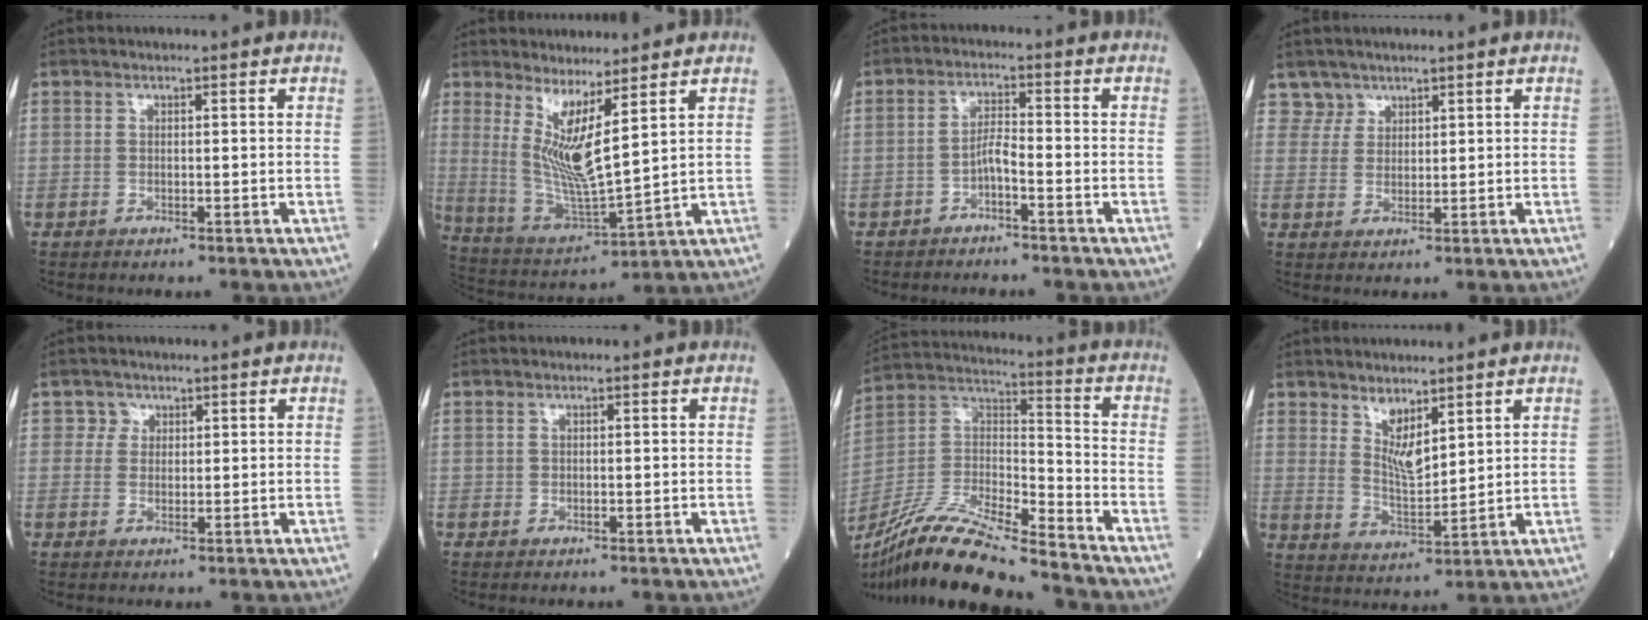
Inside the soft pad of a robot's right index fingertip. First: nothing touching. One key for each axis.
{"total": 9.2, "fx": 3.7, "fy": 0.3, "fz": 8.4, "tx": -0.178, "ty": -0.032, "tz": 0.082}
{"total": 2.7, "fx": -1.8, "fy": 0.4, "fz": 2.1, "tx": -0.037, "ty": 0.004, "tz": -0.033}
{"total": 2.5, "fx": 2.0, "fy": 1.3, "fz": -0.5, "tx": 0.018, "ty": 0.005, "tz": 0.037}
{"total": 2.0, "fx": 1.0, "fy": 1.7, "fz": -0.3, "tx": 0.016, "ty": 0.000, "tz": 0.010}
{"total": 0.0}
{"total": 19.0, "fx": -16.2, "fy": 1.5, "fz": 9.8, "tx": -0.214, "ty": -0.012, "tz": -0.307}
{"total": 5.1, "fx": 3.2, "fy": 1.6, "fz": 3.7, "tx": -0.078, "ty": -0.011, "tz": 0.070}